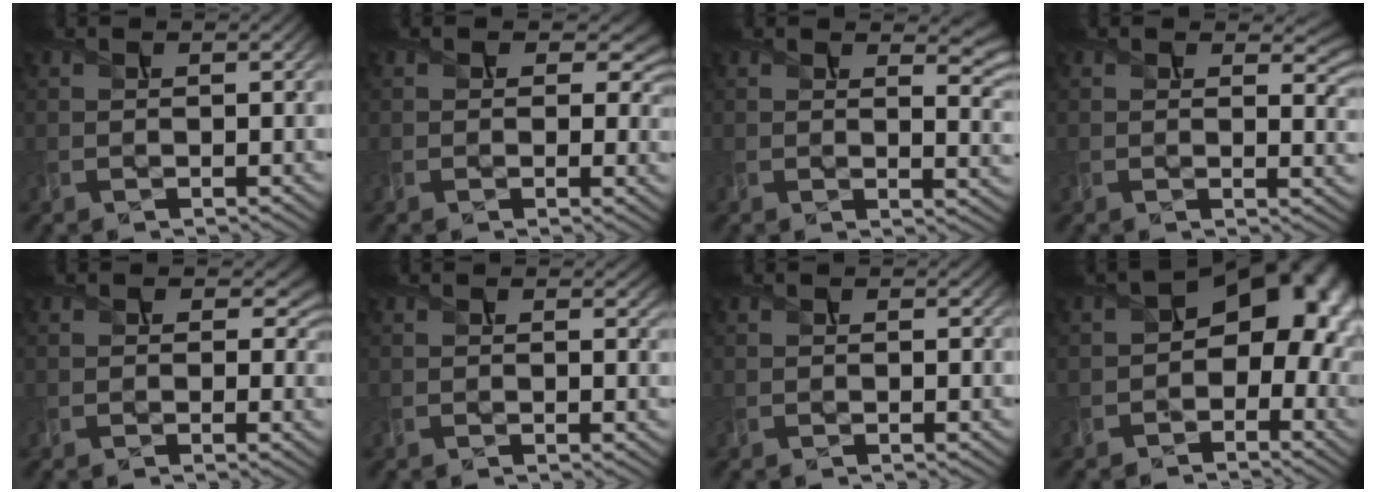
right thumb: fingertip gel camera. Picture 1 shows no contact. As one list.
[{"total": 4.6, "force": [1.2, 3.3, 2.9], "torque": [-0.044, -0.011, 0.012]}, {"total": 6.3, "force": [3.2, 2.5, 4.8], "torque": [-0.064, -0.007, 0.055]}, {"total": 5.1, "force": [2.3, 2.6, 3.7], "torque": [-0.058, -0.009, 0.037]}, {"total": 3.5, "force": [1.0, 2.6, 2.2], "torque": [-0.035, -0.007, 0.010]}, {"total": 1.2, "force": [0.6, 0.5, 1.0], "torque": [-0.019, -0.003, 0.009]}, {"total": 0.0}, {"total": 12.0, "force": [-0.6, 8.1, 8.9], "torque": [-0.111, -0.002, -0.016]}]